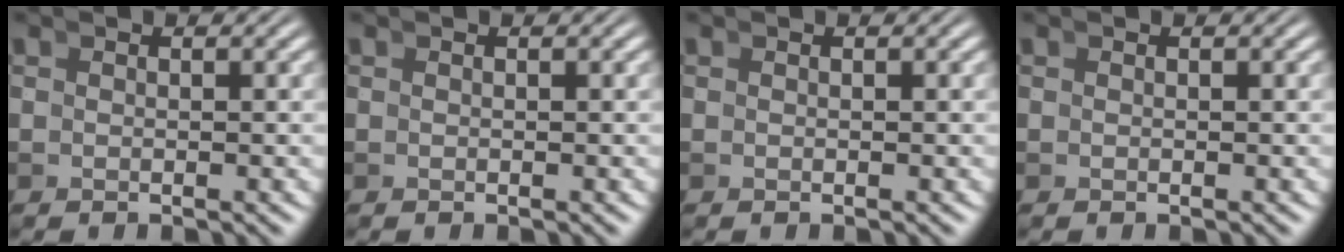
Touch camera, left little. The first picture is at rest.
{"total": 0.0}
{"total": 0.0}
{"total": 0.0}